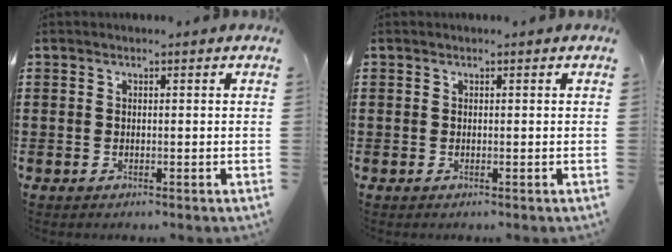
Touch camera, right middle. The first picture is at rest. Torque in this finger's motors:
{"motor_torque": [0.01, -0.01, 0.00, 0.00]}